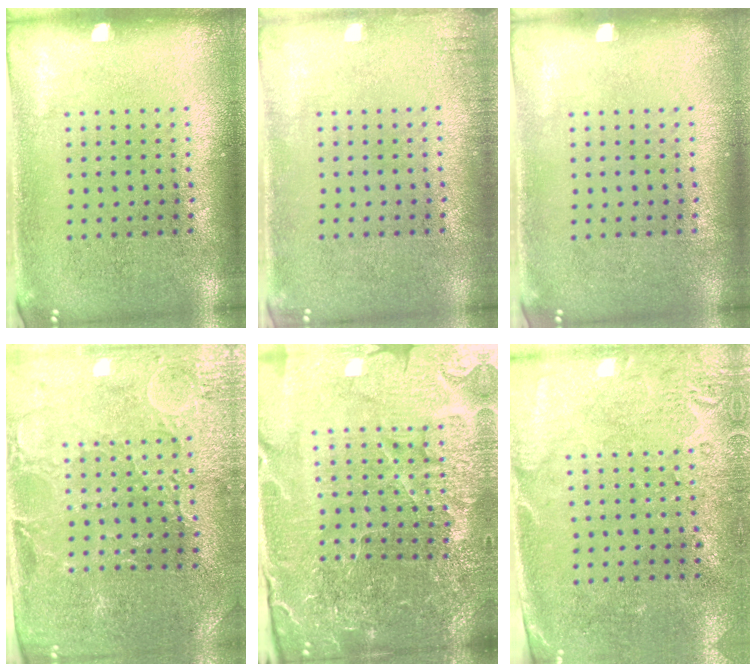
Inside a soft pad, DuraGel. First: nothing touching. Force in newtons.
{"total": 1.0, "press": 1.0, "slide": 0.1}
{"total": 0.0}
{"total": 1.3, "press": 1.3, "slide": 0.4}
{"total": 5.3, "press": 5.0, "slide": 1.8}
{"total": 2.7, "press": 2.2, "slide": 1.6}